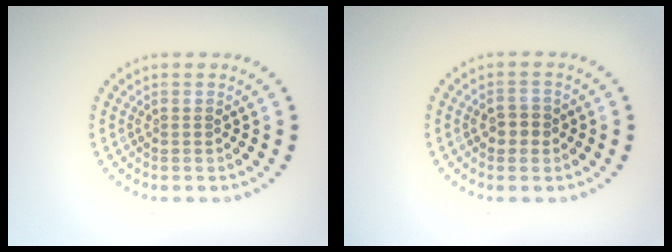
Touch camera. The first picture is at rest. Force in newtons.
{"total": 1.7, "press": 1.7, "slide": 0.1}